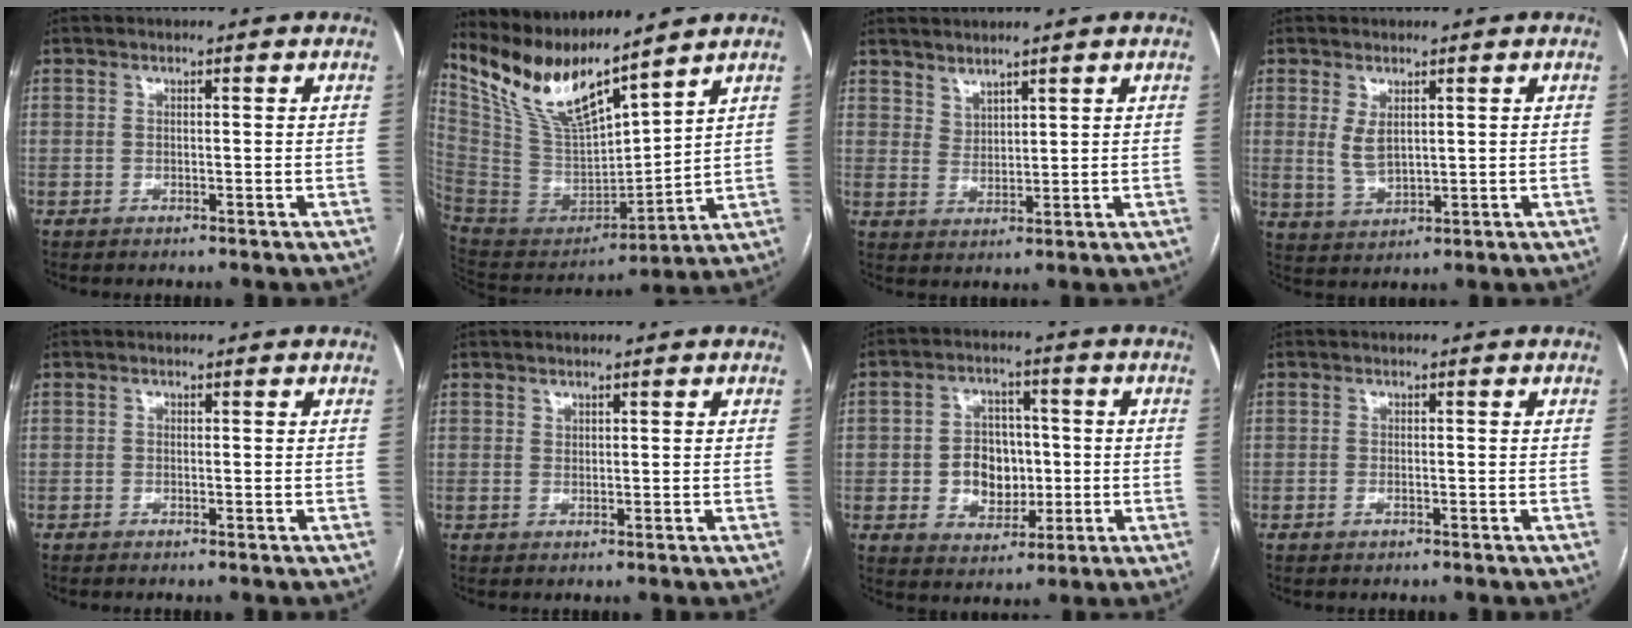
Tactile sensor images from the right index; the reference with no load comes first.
{"total": 15.0, "force": [12.7, 1.7, 7.7], "torque": [-0.158, -0.010, 0.261]}
{"total": 2.9, "force": [2.7, 1.0, 0.5], "torque": [-0.005, -0.001, 0.055]}
{"total": 4.0, "force": [1.2, 2.1, 3.2], "torque": [-0.070, -0.003, 0.036]}
{"total": 0.0}
{"total": 0.7, "force": [0.6, 0.3, 0.1], "torque": [0.004, -0.005, 0.009]}
{"total": 8.5, "force": [-0.6, 6.7, 5.2], "torque": [-0.092, 0.019, -0.002]}
{"total": 1.0, "force": [-0.4, 0.5, 0.7], "torque": [-0.016, -0.001, -0.005]}